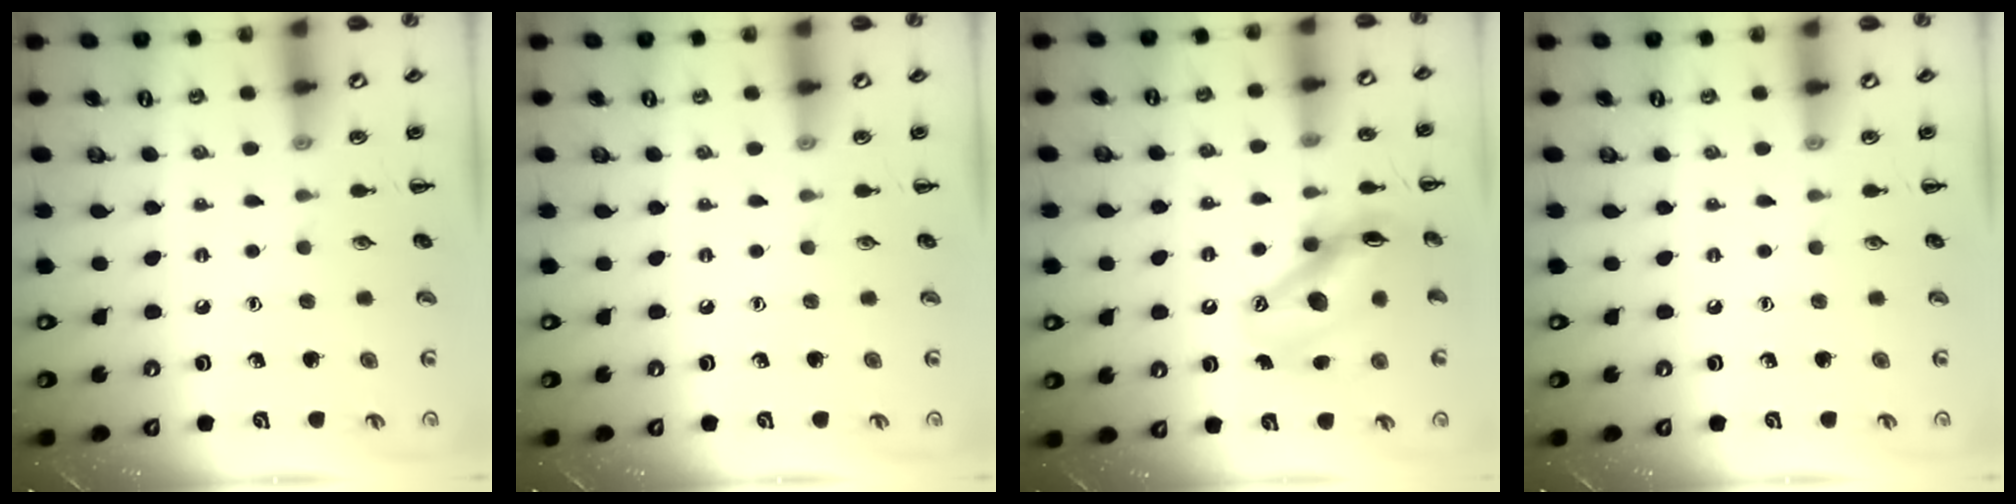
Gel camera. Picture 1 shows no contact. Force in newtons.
{"total": 0.0}
{"total": 12.6, "press": 12.2, "slide": 3.3}
{"total": 0.0}